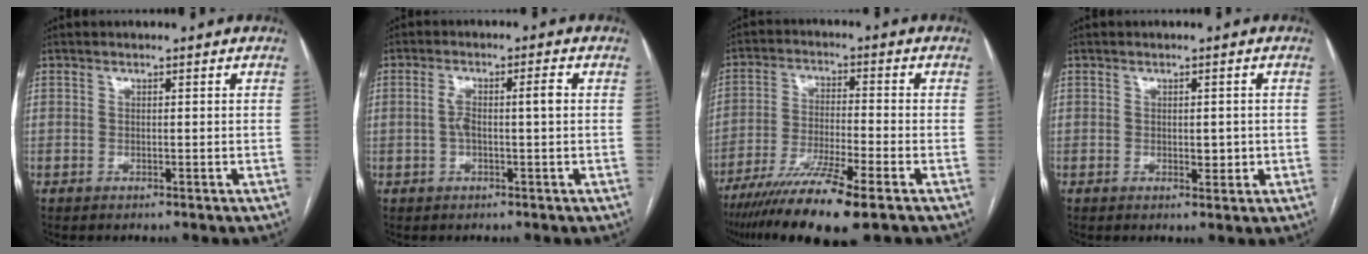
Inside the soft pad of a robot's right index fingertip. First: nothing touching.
{"total": 4.1, "force": [0.0, 0.6, 4.1], "torque": [-0.081, 0.020, 0.006]}
{"total": 12.4, "force": [-8.4, 0.0, 9.2], "torque": [-0.171, -0.033, -0.146]}
{"total": 1.9, "force": [-0.2, 0.9, 1.6], "torque": [-0.022, -0.001, 0.003]}